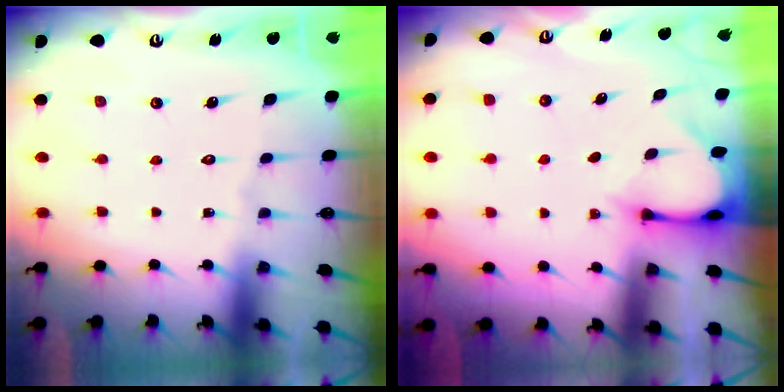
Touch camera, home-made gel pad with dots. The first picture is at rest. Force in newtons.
{"total": 3.1, "press": 3.1, "slide": 0.2}